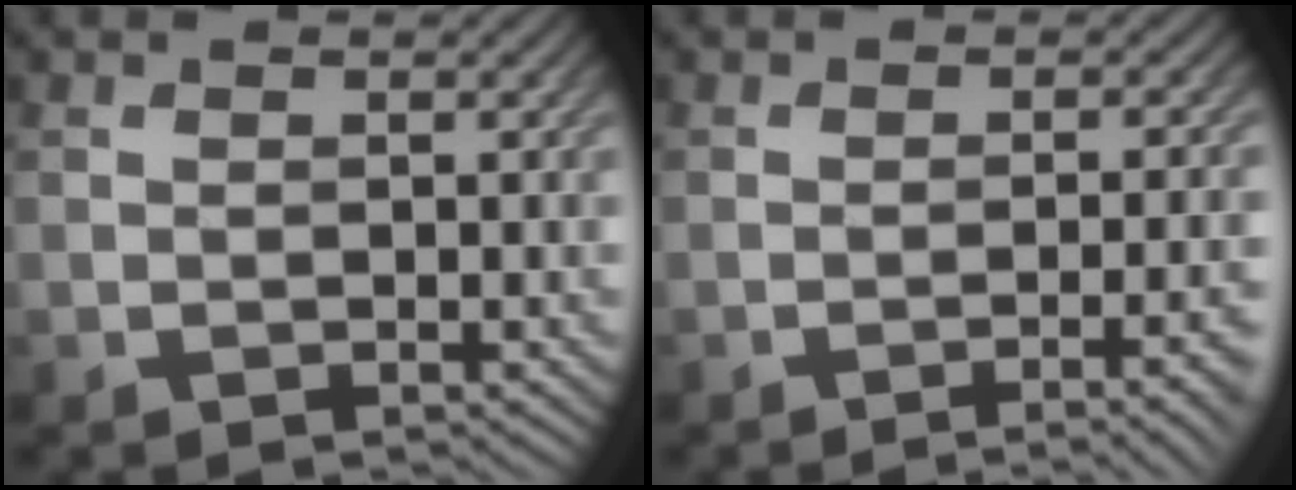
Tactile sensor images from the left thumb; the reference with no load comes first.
{"total": 5.0, "force": [-2.3, 1.0, 4.3], "torque": [-0.052, 0.006, -0.032]}